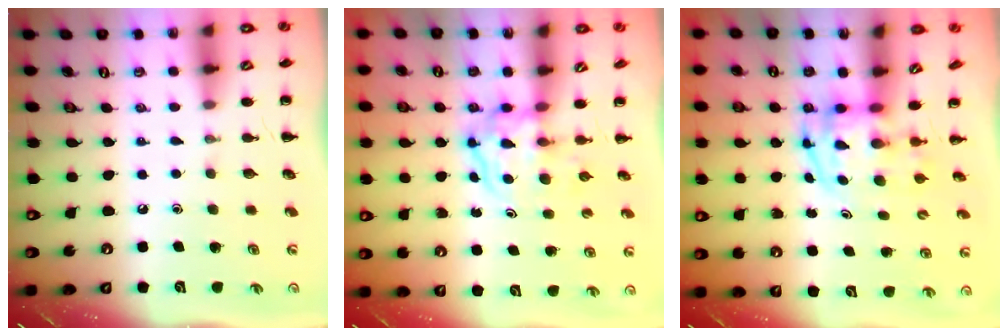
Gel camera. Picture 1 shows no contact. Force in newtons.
{"total": 3.8, "press": 3.8, "slide": 0.4}
{"total": 3.7, "press": 3.6, "slide": 0.6}